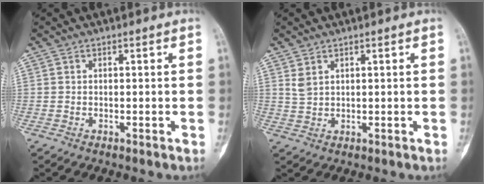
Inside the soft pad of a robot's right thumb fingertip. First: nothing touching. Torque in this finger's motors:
{"motor_torque": [0.09, 0.31, 0.01, 0.04, 0.15]}